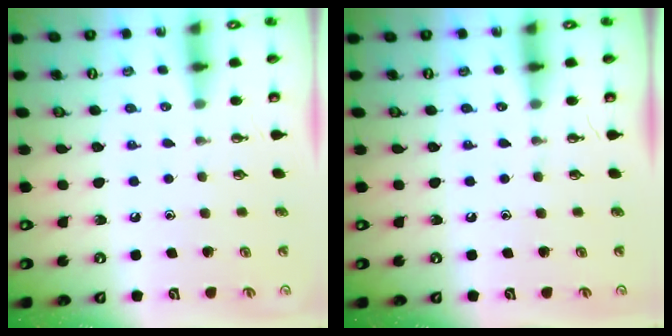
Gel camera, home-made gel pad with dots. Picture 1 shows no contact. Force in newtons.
{"total": 0.0}